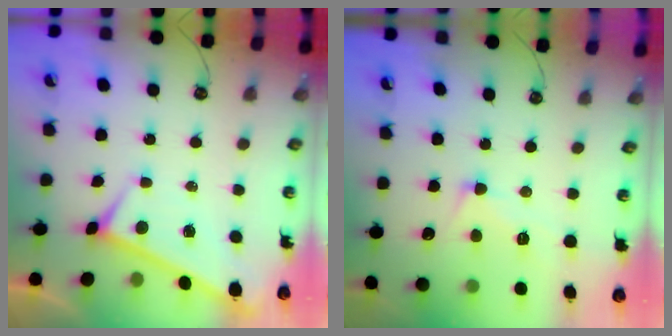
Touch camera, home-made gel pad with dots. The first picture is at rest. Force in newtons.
{"total": 4.8, "press": 4.8, "slide": 0.6}